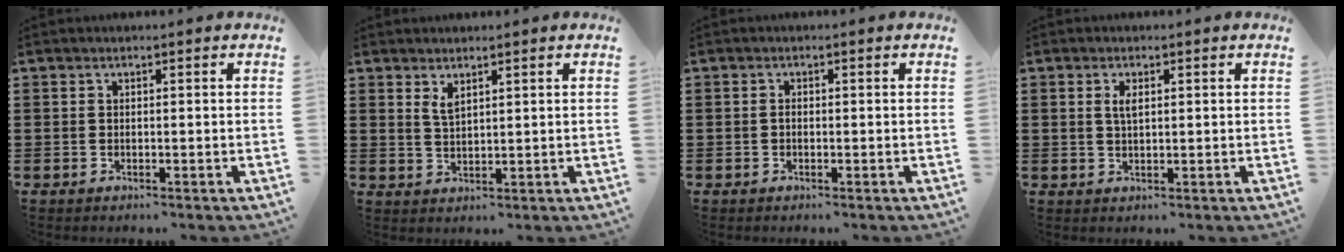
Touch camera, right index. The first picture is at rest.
{"total": 2.2, "force": [1.5, 0.8, 1.4], "torque": [-0.030, 0.003, 0.026]}
{"total": 0.7, "force": [-0.2, 0.4, 0.5], "torque": [-0.012, -0.001, -0.004]}
{"total": 2.1, "force": [0.6, 0.8, 1.8], "torque": [-0.039, 0.004, 0.009]}